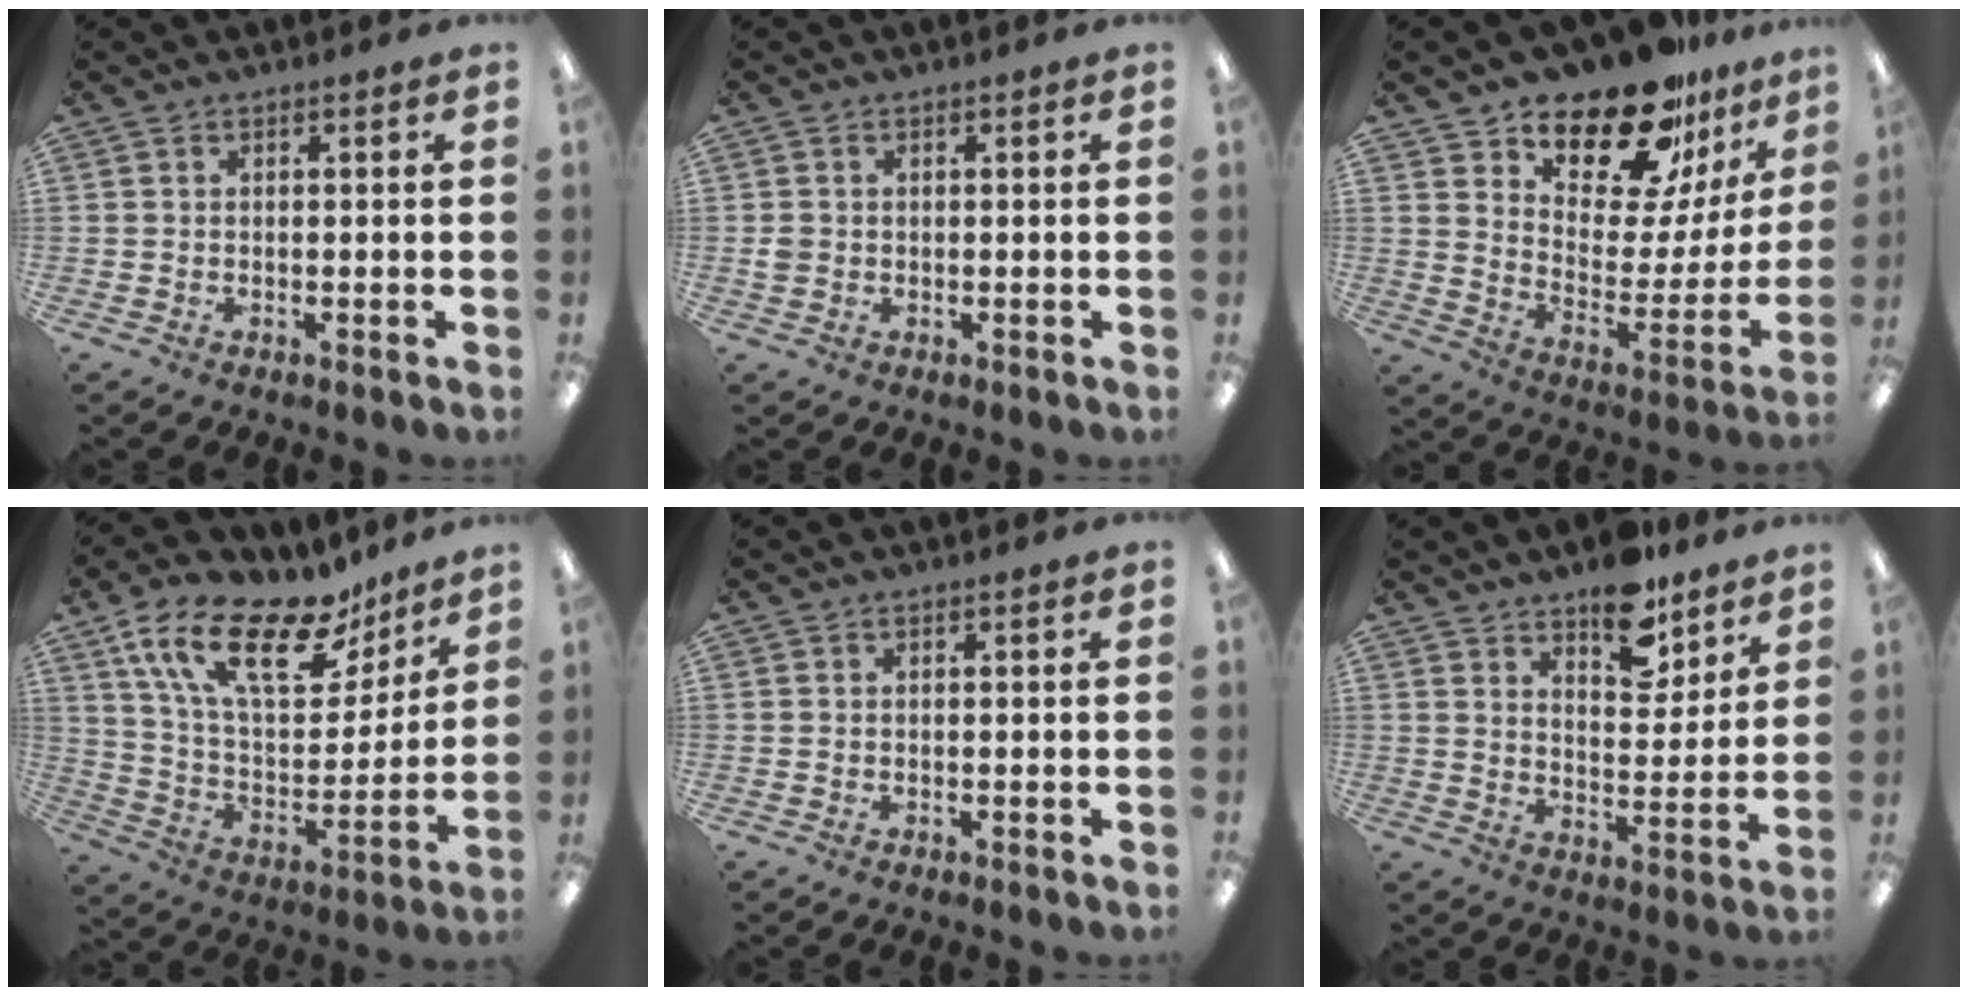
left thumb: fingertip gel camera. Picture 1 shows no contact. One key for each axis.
{"total": 1.8, "fx": 0.0, "fy": 1.7, "fz": 0.6, "tx": -0.011, "ty": 0.004, "tz": -0.002}
{"total": 21.0, "fx": 17.5, "fy": 7.6, "fz": 8.8, "tx": -0.141, "ty": -0.127, "tz": 0.300}
{"total": 23.5, "fx": 14.3, "fy": 10.7, "fz": 15.4, "tx": -0.262, "ty": -0.070, "tz": 0.250}
{"total": 0.0}
{"total": 11.4, "fx": 8.9, "fy": 5.1, "fz": 5.0, "tx": -0.054, "ty": -0.059, "tz": 0.155}